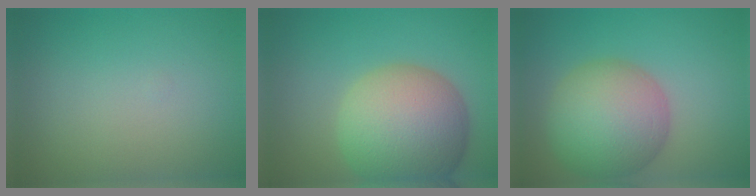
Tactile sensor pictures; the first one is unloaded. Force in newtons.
{"total": 11.4, "press": 11.4, "slide": 0.7}
{"total": 8.7, "press": 8.7, "slide": 0.4}